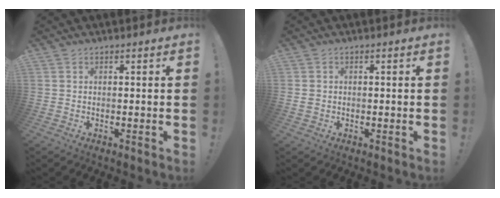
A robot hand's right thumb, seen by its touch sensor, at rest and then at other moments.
{"total": 1.6, "force": [0.3, 1.5, 0.7], "torque": [-0.005, 0.000, 0.004]}